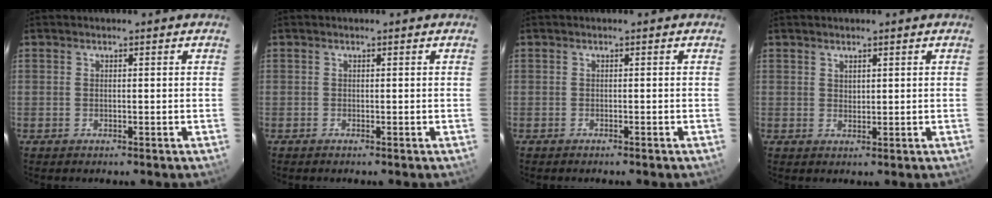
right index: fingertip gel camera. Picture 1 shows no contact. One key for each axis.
{"total": 0.0}
{"total": 0.5, "fx": -0.5, "fy": 0.1, "fz": 0.1, "tx": -0.002, "ty": 0.001, "tz": -0.009}
{"total": 1.3, "fx": 1.0, "fy": 0.7, "fz": 0.4, "tx": -0.003, "ty": 0.002, "tz": 0.018}